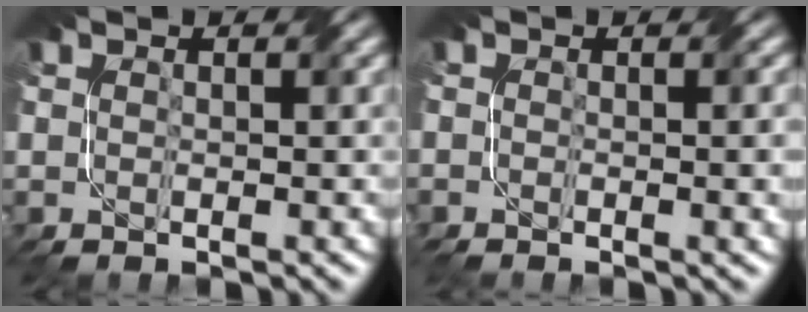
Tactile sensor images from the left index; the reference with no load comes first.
{"total": 2.3, "force": [-1.4, 0.8, 1.6], "torque": [0.004, 0.005, -0.010]}